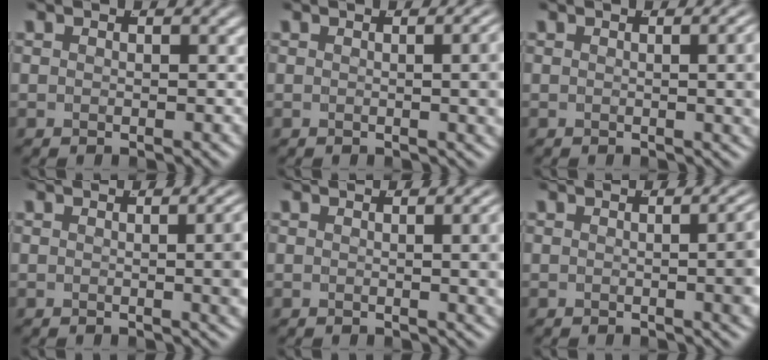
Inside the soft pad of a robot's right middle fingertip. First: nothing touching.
{"total": 3.9, "force": [0.6, 1.2, 3.7], "torque": [-0.017, 0.017, -0.002]}
{"total": 3.6, "force": [0.6, 1.0, 3.4], "torque": [-0.015, 0.014, 0.000]}
{"total": 4.4, "force": [0.4, 1.3, 4.2], "torque": [-0.023, 0.014, -0.003]}
{"total": 3.4, "force": [0.6, 0.9, 3.3], "torque": [-0.016, 0.013, 0.000]}
{"total": 4.1, "force": [0.1, 1.2, 3.9], "torque": [-0.023, 0.013, -0.008]}